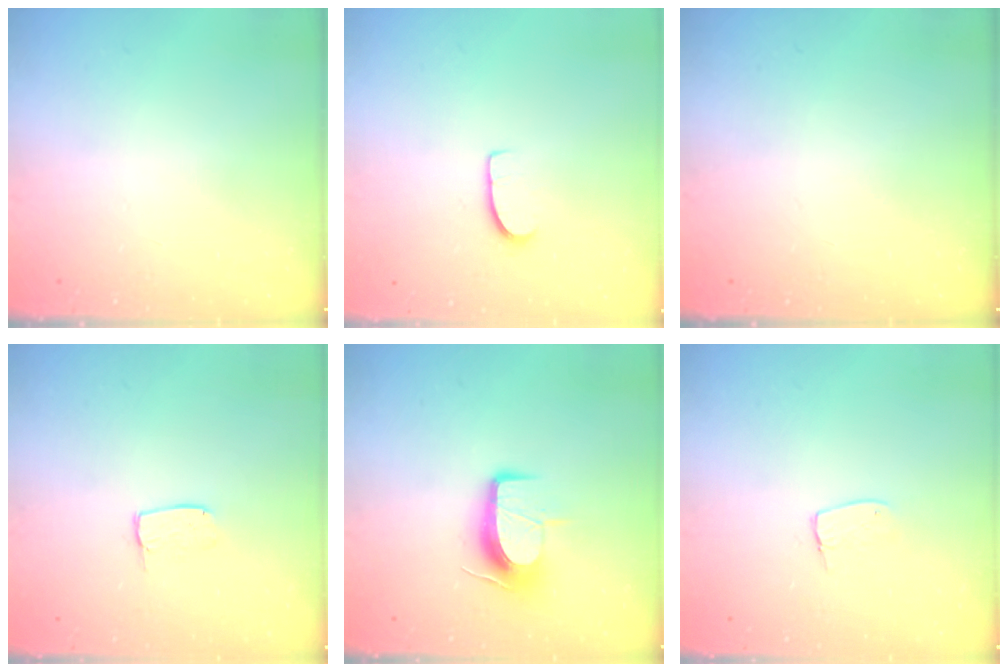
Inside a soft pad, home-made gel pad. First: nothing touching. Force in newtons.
{"total": 6.7, "press": 6.7, "slide": 0.3}
{"total": 0.0}
{"total": 4.5, "press": 4.5, "slide": 0.3}
{"total": 10.3, "press": 10.3, "slide": 0.6}
{"total": 5.5, "press": 5.5, "slide": 0.3}